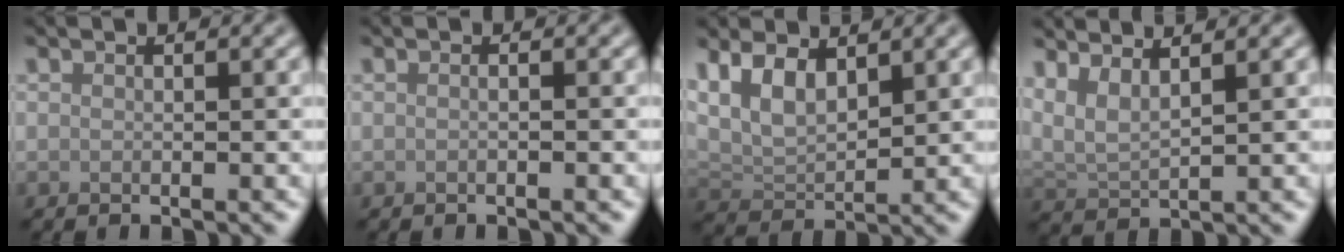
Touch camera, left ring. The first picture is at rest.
{"total": 0.6, "force": [0.0, 0.2, 0.6], "torque": [-0.009, -0.003, -0.004]}
{"total": 5.4, "force": [2.6, 3.0, 3.7], "torque": [-0.078, 0.000, 0.048]}
{"total": 3.5, "force": [2.7, 0.8, 2.2], "torque": [-0.053, 0.005, 0.054]}